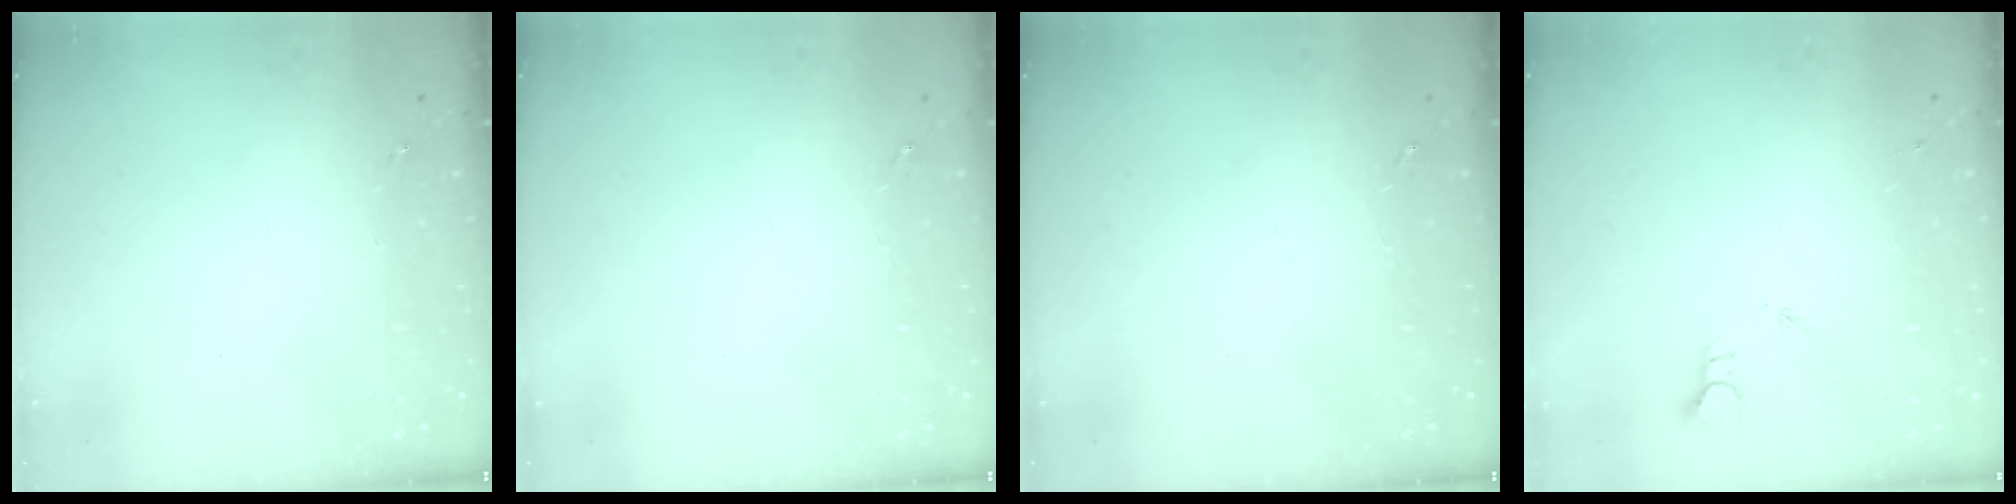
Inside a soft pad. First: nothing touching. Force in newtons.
{"total": 0.0}
{"total": 0.0}
{"total": 2.3, "press": 2.3, "slide": 0.1}